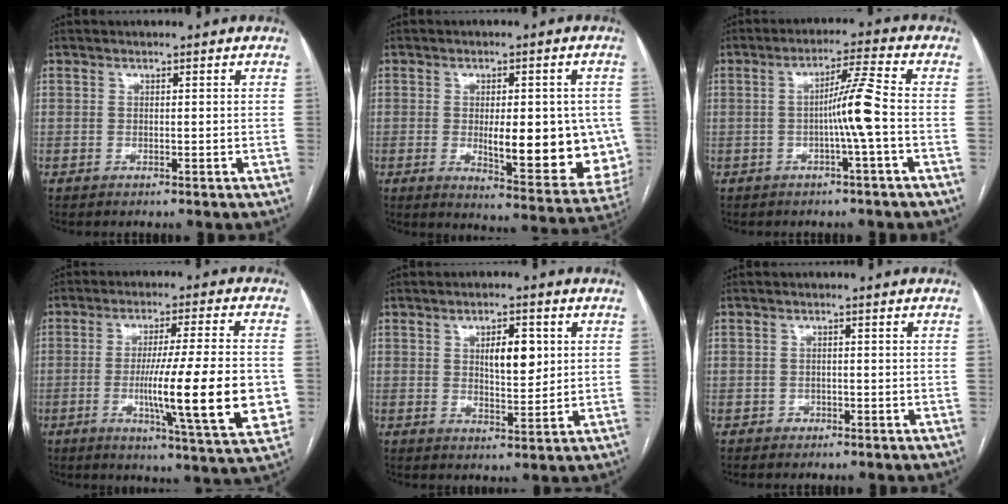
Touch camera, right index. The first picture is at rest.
{"total": 15.9, "force": [-1.6, 5.0, 15.1], "torque": [-0.154, -0.003, 0.001]}
{"total": 6.1, "force": [-1.2, -1.1, 5.9], "torque": [-0.100, 0.010, -0.022]}
{"total": 17.3, "force": [-2.9, 0.6, 17.0], "torque": [-0.236, -0.015, -0.042]}
{"total": 6.0, "force": [1.6, 2.2, 5.3], "torque": [-0.084, 0.002, 0.029]}
{"total": 1.5, "force": [-0.8, 1.3, 0.0], "torque": [0.003, 0.006, -0.015]}